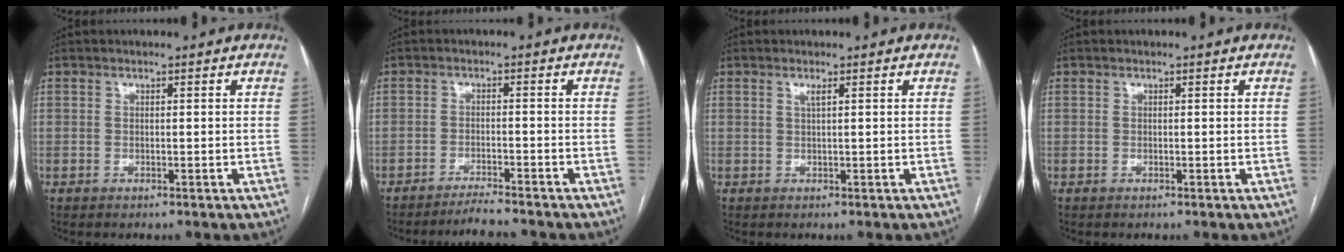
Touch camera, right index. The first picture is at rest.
{"total": 4.8, "force": [-4.6, -0.6, 1.3], "torque": [-0.019, -0.014, -0.072]}
{"total": 1.0, "force": [0.5, -0.1, 0.8], "torque": [-0.022, -0.001, 0.010]}
{"total": 0.0}